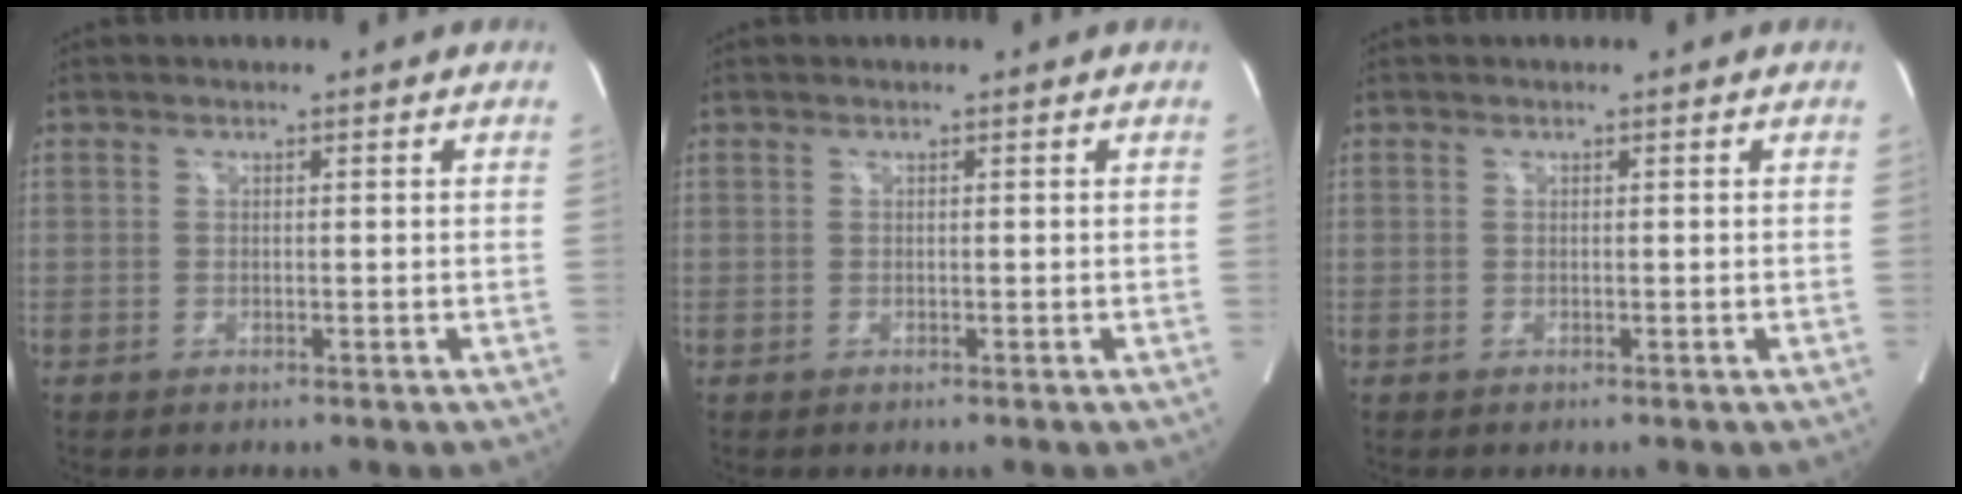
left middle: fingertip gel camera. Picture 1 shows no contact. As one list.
[{"total": 0.0}, {"total": 0.0}]